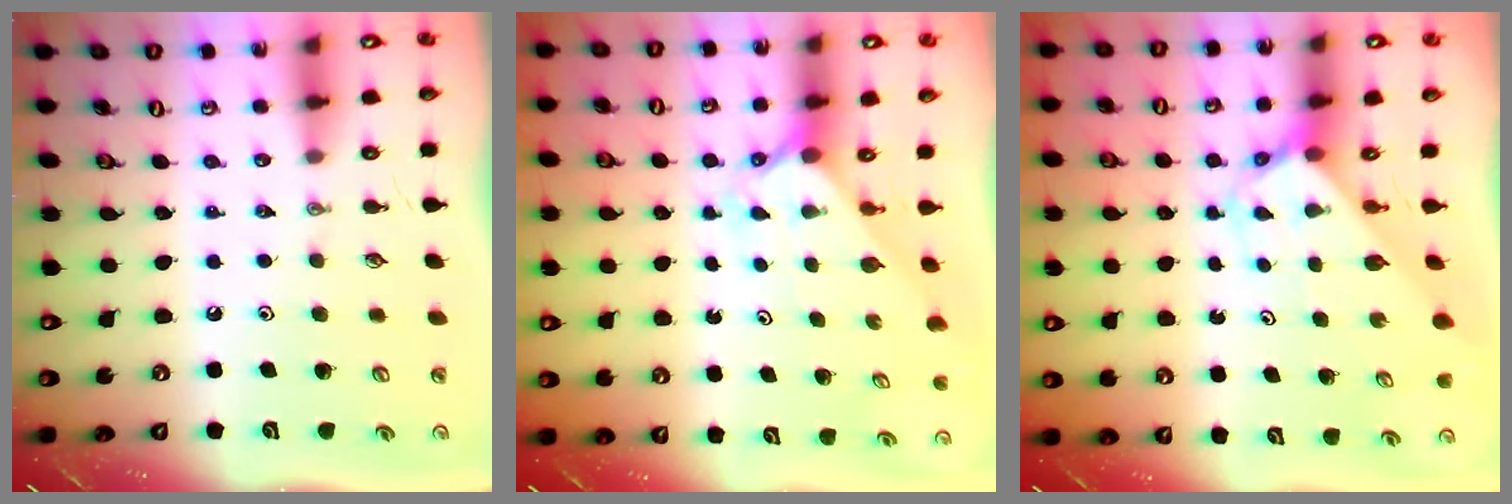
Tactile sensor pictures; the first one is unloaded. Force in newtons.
{"total": 1.5, "press": 1.5, "slide": 0.1}
{"total": 2.6, "press": 2.6, "slide": 0.2}